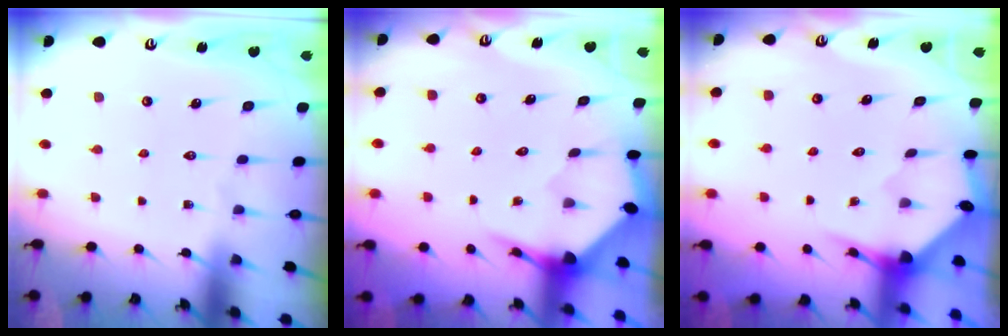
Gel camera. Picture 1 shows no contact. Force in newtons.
{"total": 3.7, "press": 3.6, "slide": 0.4}
{"total": 3.2, "press": 3.2, "slide": 0.3}